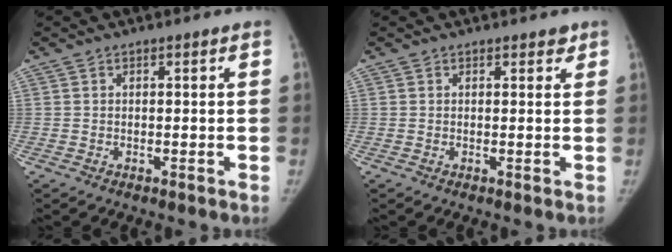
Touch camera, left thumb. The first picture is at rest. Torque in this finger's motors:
{"motor_torque": [0.17, -0.02, 0.22, -0.49, 0.03]}